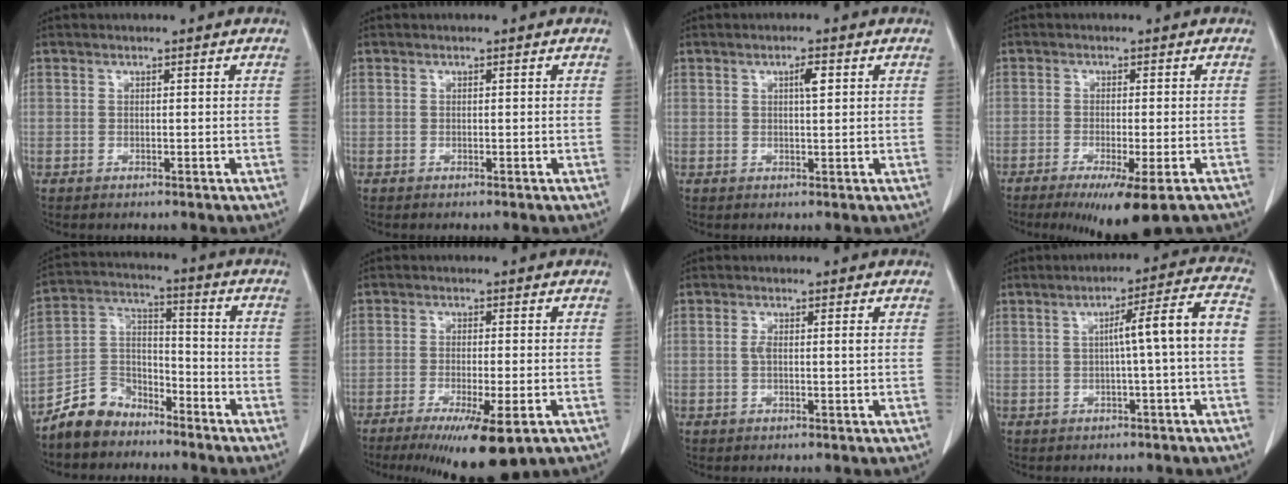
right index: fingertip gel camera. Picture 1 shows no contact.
{"total": 0.0}
{"total": 2.1, "force": [0.8, 0.4, 2.0], "torque": [-0.035, 0.001, 0.012]}
{"total": 10.6, "force": [-7.7, 1.2, 7.2], "torque": [-0.090, -0.022, -0.112]}
{"total": 8.5, "force": [-6.9, 4.8, 1.4], "torque": [-0.026, 0.029, -0.132]}
{"total": 11.1, "force": [-7.0, 1.4, 8.5], "torque": [-0.124, -0.027, -0.101]}
{"total": 1.9, "force": [0.2, 0.3, 1.9], "torque": [-0.040, 0.001, 0.002]}
{"total": 8.0, "force": [-0.6, -0.7, 8.0], "torque": [-0.112, 0.022, -0.008]}